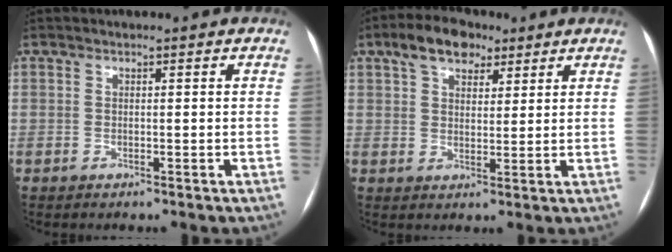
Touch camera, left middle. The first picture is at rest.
{"total": 7.7, "force": [4.8, 4.1, 4.4], "torque": [-0.075, 0.023, 0.082]}